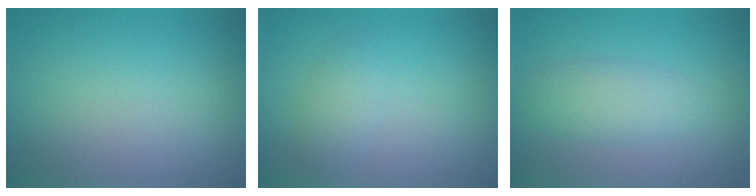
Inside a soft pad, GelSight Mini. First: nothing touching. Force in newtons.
{"total": 1.8, "press": 1.8, "slide": 0.1}
{"total": 2.7, "press": 2.7, "slide": 0.1}